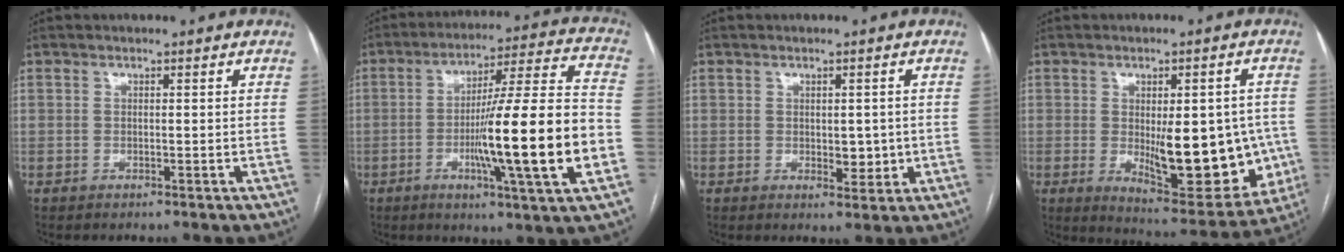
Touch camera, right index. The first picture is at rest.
{"total": 20.2, "force": [-4.7, -0.1, 19.7], "torque": [-0.295, -0.002, -0.075]}
{"total": 3.3, "force": [-0.2, 1.9, 2.7], "torque": [-0.032, -0.003, 0.005]}
{"total": 17.1, "force": [-2.0, 6.3, 15.7], "torque": [-0.195, -0.006, -0.005]}